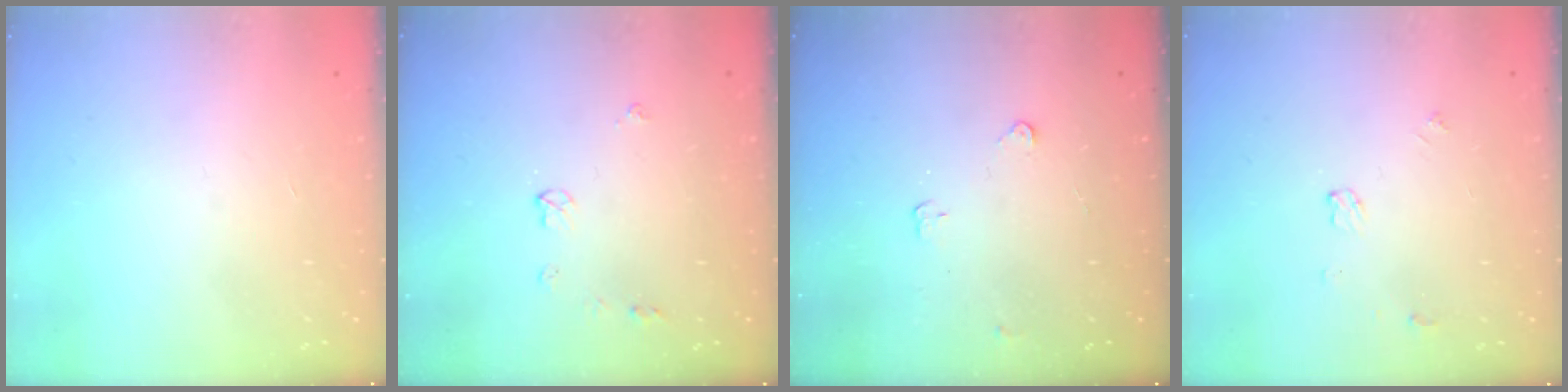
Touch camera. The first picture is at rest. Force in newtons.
{"total": 4.5, "press": 4.5, "slide": 0.6}
{"total": 3.2, "press": 3.1, "slide": 0.4}
{"total": 4.4, "press": 4.4, "slide": 0.2}